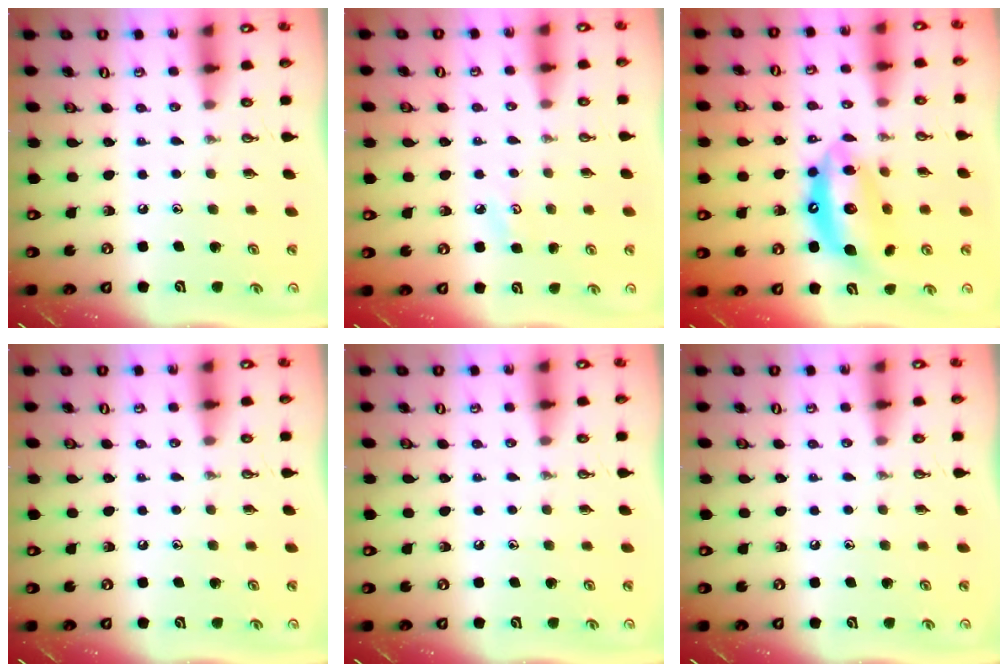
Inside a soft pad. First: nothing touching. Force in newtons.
{"total": 3.8, "press": 3.8, "slide": 0.6}
{"total": 14.5, "press": 14.4, "slide": 1.4}
{"total": 0.0}
{"total": 0.0}
{"total": 0.0}